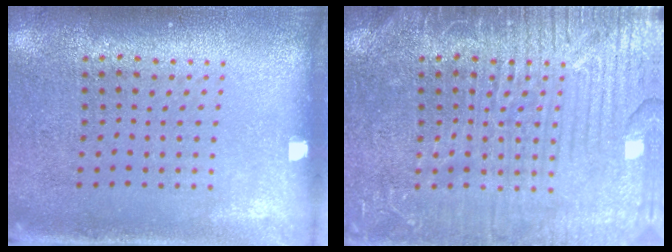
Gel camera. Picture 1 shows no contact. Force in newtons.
{"total": 4.5, "press": 4.5, "slide": 0.6}